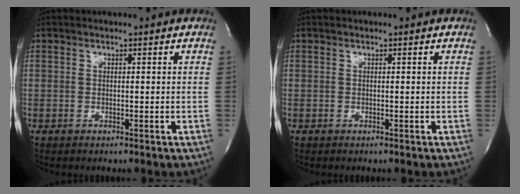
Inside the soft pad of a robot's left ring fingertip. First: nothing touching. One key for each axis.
{"total": 0.0}